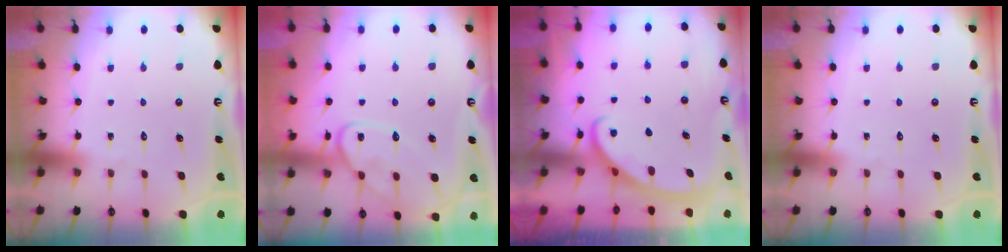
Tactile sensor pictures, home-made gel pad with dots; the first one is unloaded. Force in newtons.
{"total": 13.2, "press": 13.2, "slide": 1.0}
{"total": 2.9, "press": 2.8, "slide": 0.4}
{"total": 0.0}